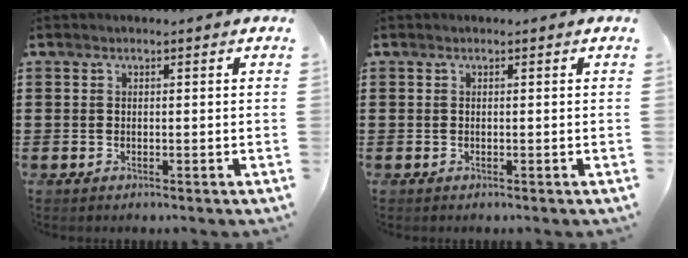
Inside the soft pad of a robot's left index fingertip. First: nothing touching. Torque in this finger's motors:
{"motor_torque": [0.00, 0.00, 0.00, 0.00]}